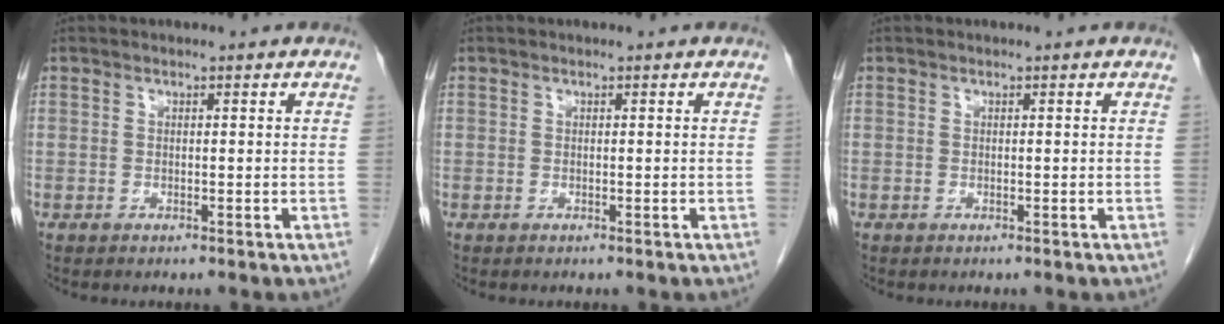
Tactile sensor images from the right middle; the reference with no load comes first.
{"total": 0.0}
{"total": 0.0}